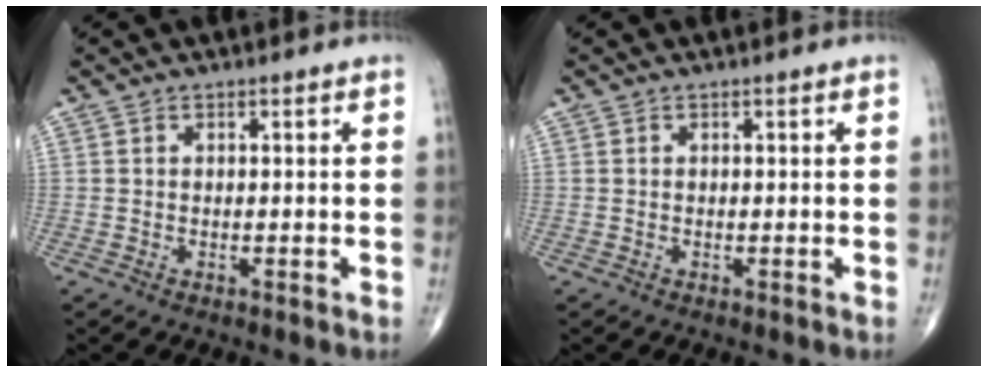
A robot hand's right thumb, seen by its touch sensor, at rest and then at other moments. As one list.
[{"total": 0.0}]